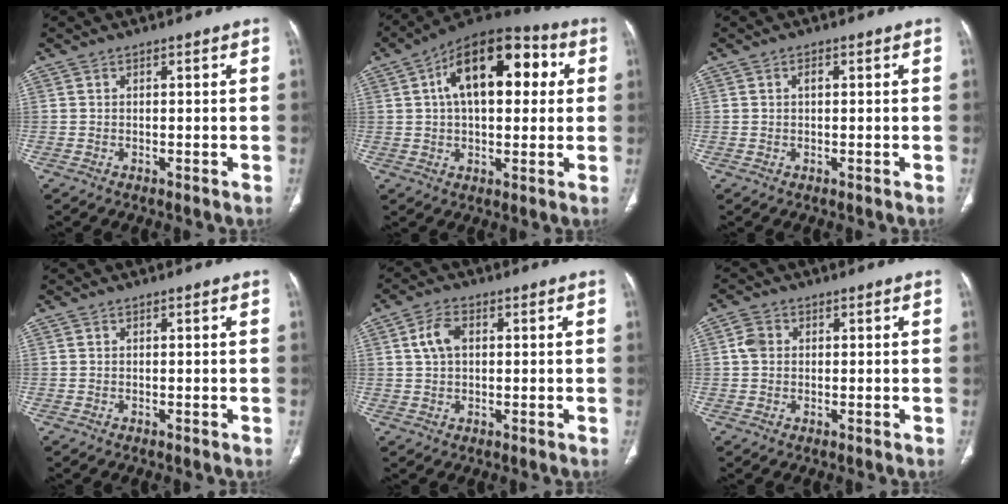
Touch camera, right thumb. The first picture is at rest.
{"total": 19.0, "force": [4.7, 10.2, 15.4], "torque": [-0.204, 0.026, 0.061]}
{"total": 1.2, "force": [0.3, 0.6, 1.0], "torque": [-0.016, 0.003, 0.004]}
{"total": 0.0}
{"total": 5.8, "force": [1.2, 4.7, 3.1], "torque": [-0.035, 0.006, 0.016]}
{"total": 2.9, "force": [0.4, 2.4, 1.6], "torque": [-0.028, 0.007, 0.004]}